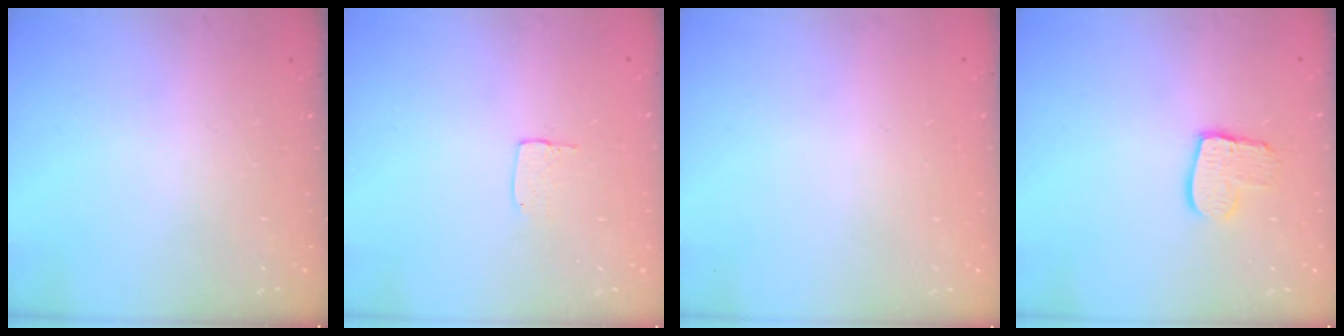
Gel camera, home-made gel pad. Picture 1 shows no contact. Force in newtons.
{"total": 3.7, "press": 3.7, "slide": 0.2}
{"total": 0.0}
{"total": 9.5, "press": 9.5, "slide": 0.7}